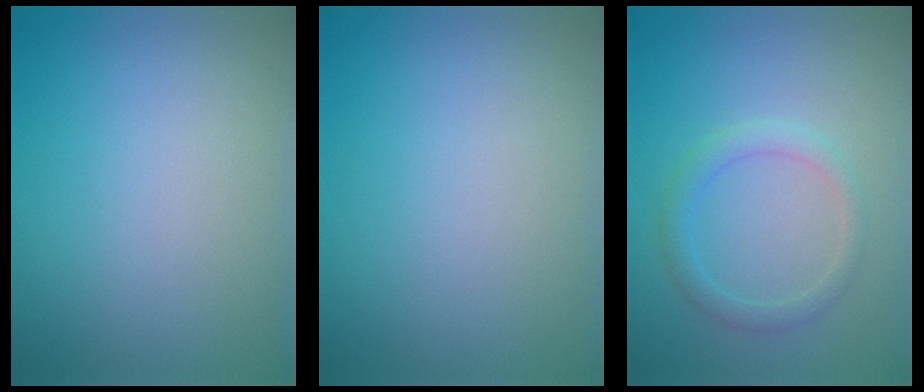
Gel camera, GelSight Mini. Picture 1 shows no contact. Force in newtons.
{"total": 0.0}
{"total": 2.0, "press": 2.0, "slide": 0.3}